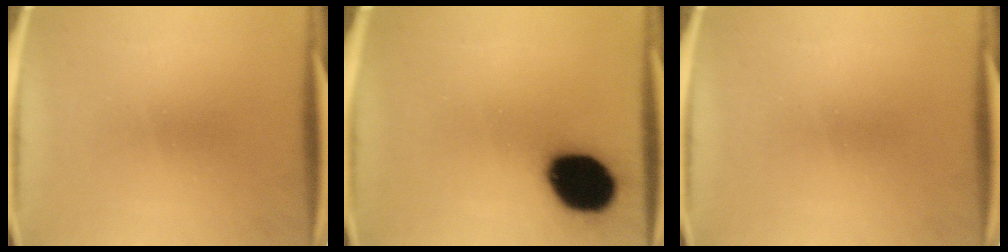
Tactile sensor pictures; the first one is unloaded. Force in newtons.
{"total": 18.4}
{"total": 0.0}